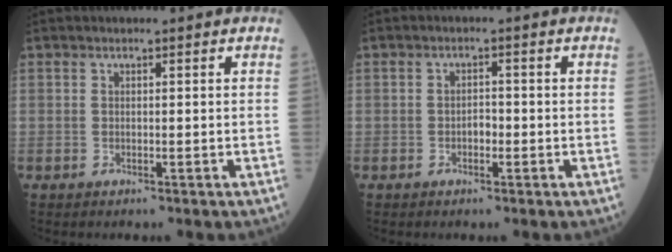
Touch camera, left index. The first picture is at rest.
{"total": 1.6, "force": [-0.6, 0.9, 1.2], "torque": [-0.016, 0.004, -0.011]}